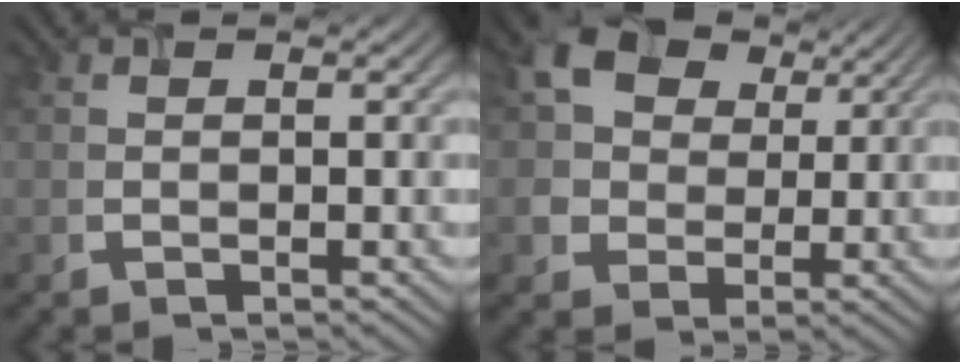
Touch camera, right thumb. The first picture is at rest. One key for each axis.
{"total": 7.9, "fx": 3.4, "fy": 6.4, "fz": 3.0, "tx": -0.092, "ty": 0.017, "tz": 0.063}